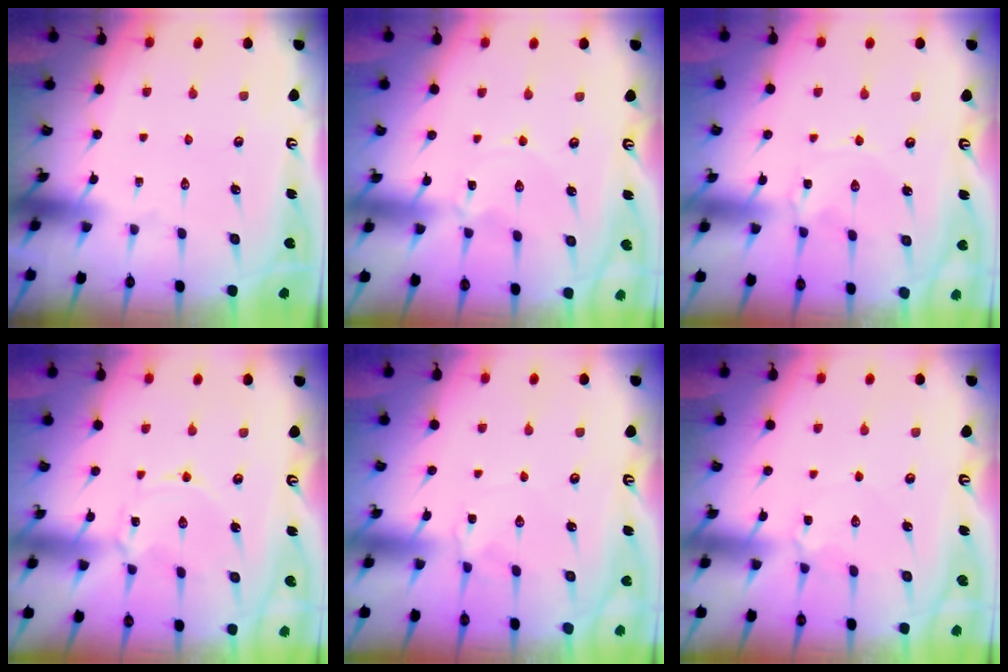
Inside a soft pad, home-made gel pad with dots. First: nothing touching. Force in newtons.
{"total": 0.5, "press": 0.5, "slide": 0.2}
{"total": 1.1, "press": 1.1, "slide": 0.2}
{"total": 2.5, "press": 2.5, "slide": 0.3}
{"total": 1.9, "press": 1.9, "slide": 0.4}
{"total": 4.7, "press": 4.6, "slide": 0.6}